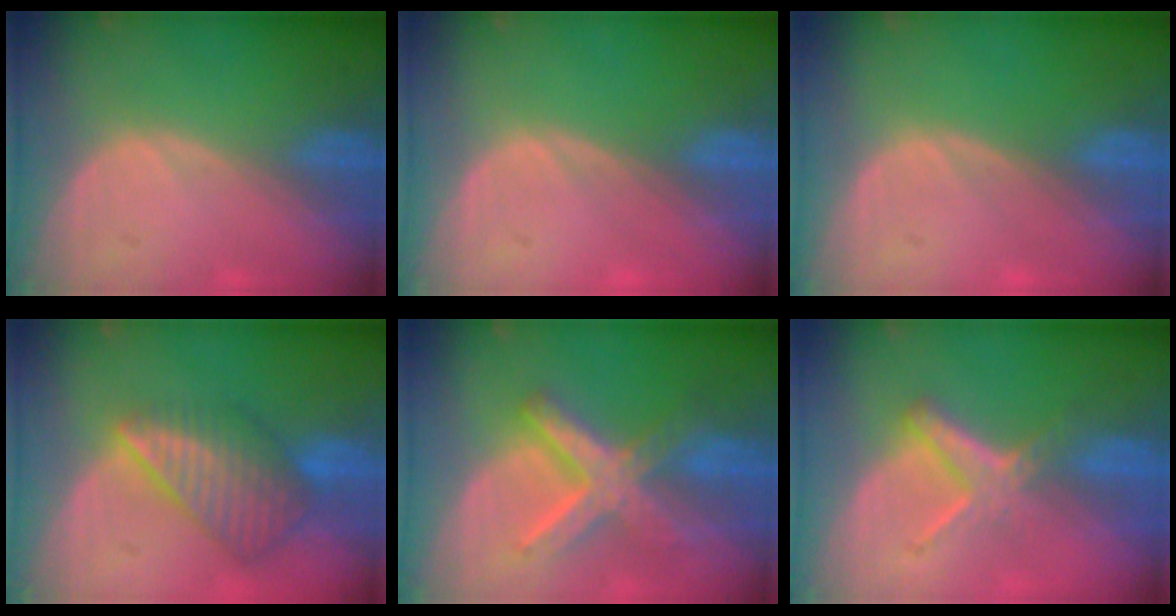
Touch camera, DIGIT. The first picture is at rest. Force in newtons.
{"total": 0.0}
{"total": 0.0}
{"total": 8.8, "press": 7.7, "slide": 4.4}
{"total": 8.4, "press": 8.4, "slide": 0.8}
{"total": 5.8, "press": 5.2, "slide": 2.7}